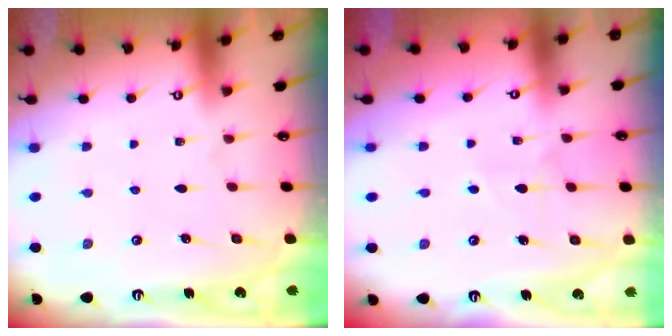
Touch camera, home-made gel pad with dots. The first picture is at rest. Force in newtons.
{"total": 4.1, "press": 4.1, "slide": 0.2}